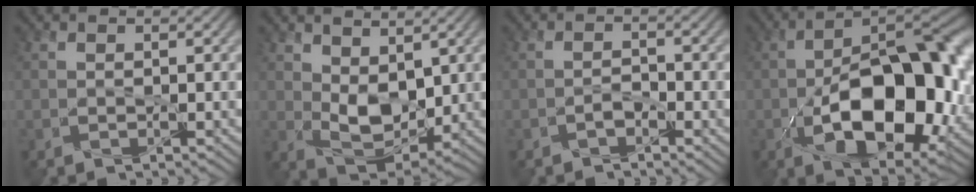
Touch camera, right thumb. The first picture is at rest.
{"total": 6.9, "force": [2.0, 3.9, 5.3], "torque": [-0.124, -0.015, 0.032]}
{"total": 1.3, "force": [-1.1, -0.2, 0.7], "torque": [-0.008, 0.004, -0.016]}
{"total": 16.4, "force": [-4.0, 7.6, 13.9], "torque": [-0.204, -0.014, -0.058]}